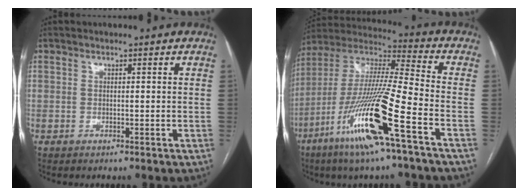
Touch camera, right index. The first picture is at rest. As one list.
[{"total": 19.5, "force": [-9.1, 0.2, 17.3], "torque": [-0.375, -0.038, -0.180]}]